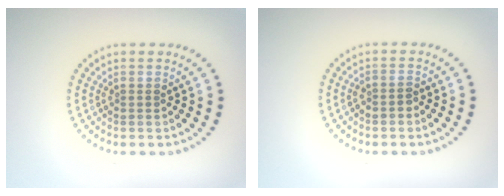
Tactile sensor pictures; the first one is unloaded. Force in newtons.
{"total": 1.1, "press": 1.0, "slide": 0.5}